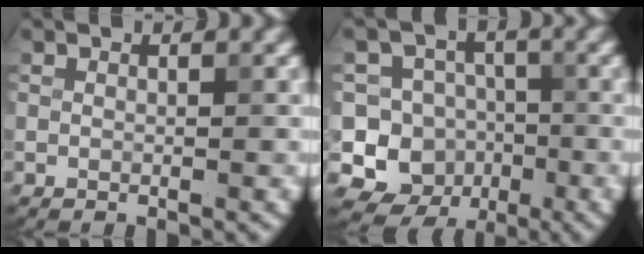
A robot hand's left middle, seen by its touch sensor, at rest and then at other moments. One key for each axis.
{"total": 9.5, "fx": -3.1, "fy": 8.7, "fz": 2.3, "tx": -0.028, "ty": 0.010, "tz": -0.070}